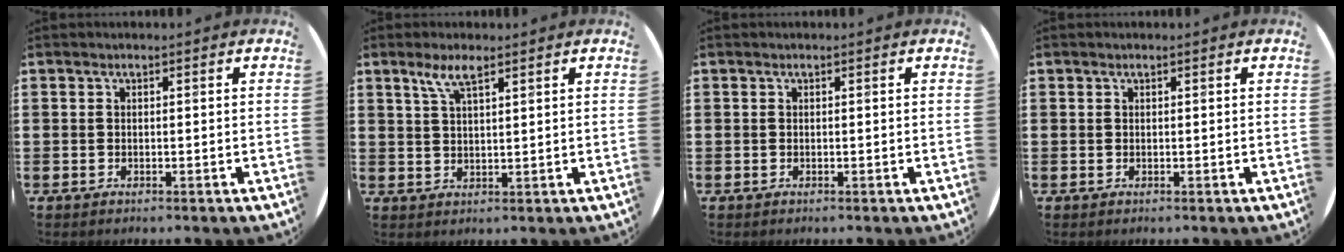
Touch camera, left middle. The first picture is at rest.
{"total": 3.8, "force": [2.6, 0.9, 2.7], "torque": [-0.059, 0.005, 0.046]}
{"total": 0.0}
{"total": 0.0}